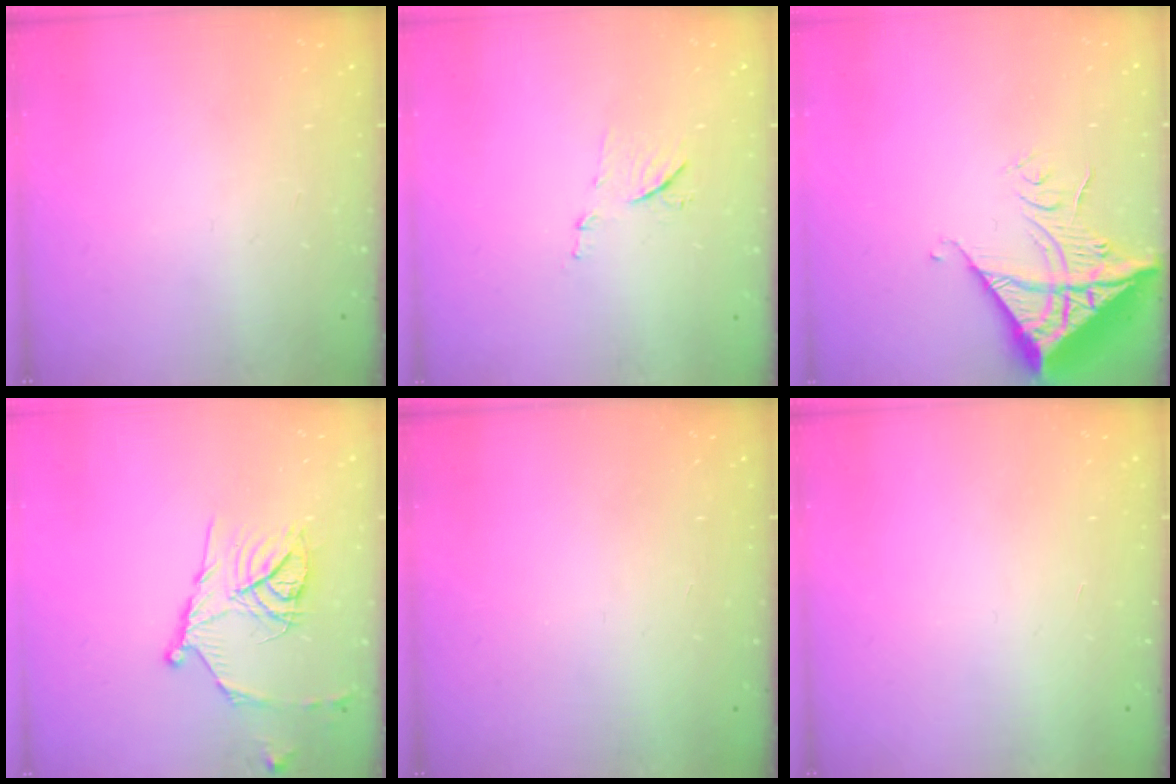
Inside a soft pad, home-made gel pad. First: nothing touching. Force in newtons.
{"total": 7.2, "press": 7.1, "slide": 0.5}
{"total": 15.7, "press": 15.6, "slide": 1.8}
{"total": 15.4, "press": 15.3, "slide": 1.5}
{"total": 1.5, "press": 1.5, "slide": 0.1}
{"total": 1.5, "press": 1.5, "slide": 0.1}